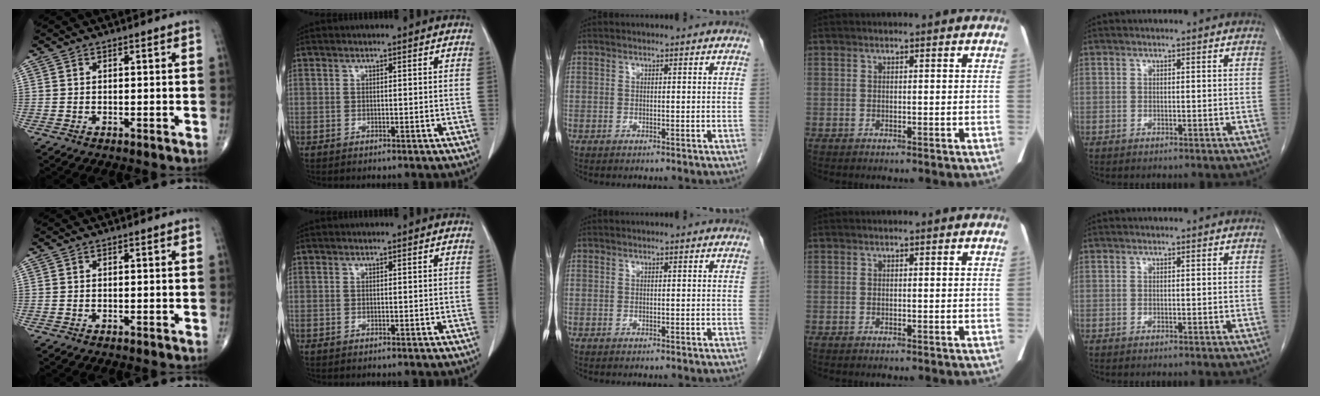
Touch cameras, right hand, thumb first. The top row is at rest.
{}